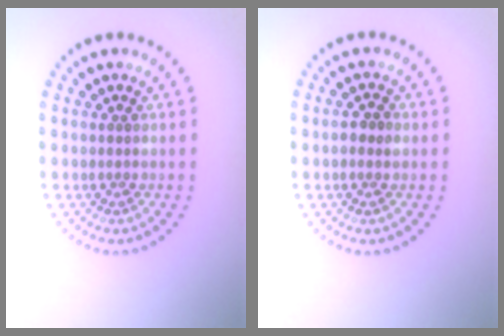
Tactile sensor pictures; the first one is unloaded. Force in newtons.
{"total": 1.5, "press": 1.5, "slide": 0.3}